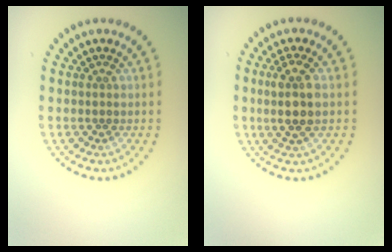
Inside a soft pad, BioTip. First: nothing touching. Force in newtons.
{"total": 2.8, "press": 2.6, "slide": 1.1}